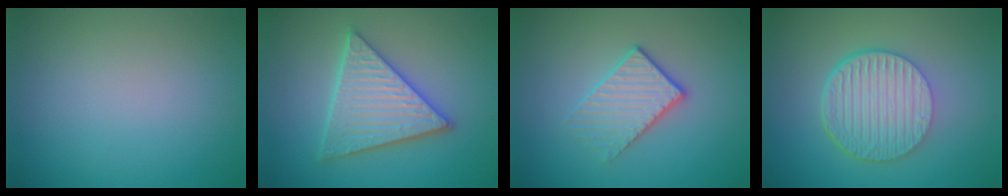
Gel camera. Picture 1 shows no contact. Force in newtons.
{"total": 5.6, "press": 5.5, "slide": 0.7}
{"total": 2.6, "press": 2.3, "slide": 1.2}
{"total": 6.7, "press": 4.6, "slide": 4.9}